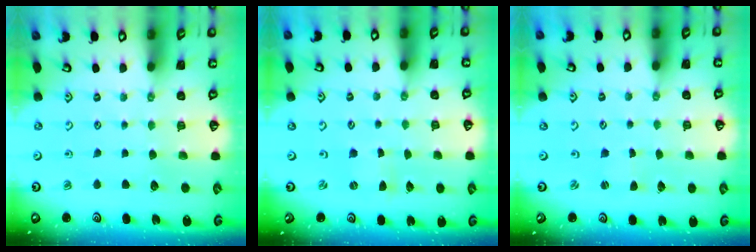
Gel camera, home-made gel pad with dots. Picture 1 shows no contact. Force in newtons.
{"total": 0.0}
{"total": 0.0}